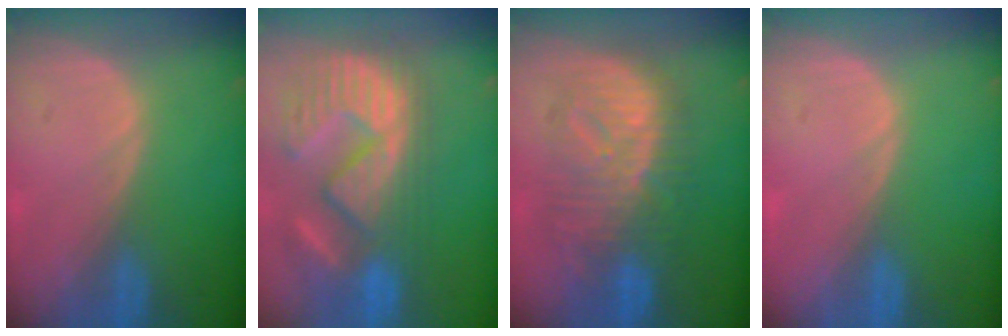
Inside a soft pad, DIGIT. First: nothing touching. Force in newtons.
{"total": 13.4, "press": 12.2, "slide": 5.7}
{"total": 10.4, "press": 10.4, "slide": 0.8}
{"total": 0.0}